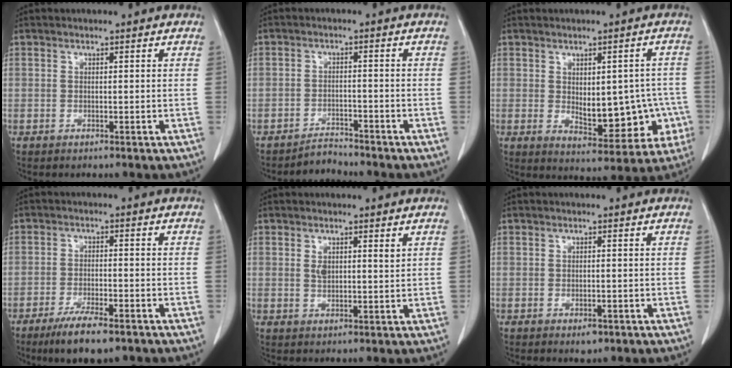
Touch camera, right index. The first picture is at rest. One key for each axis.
{"total": 2.7, "fx": -2.6, "fy": 0.4, "fz": -0.5, "tx": 0.012, "ty": -0.008, "tz": -0.043}
{"total": 11.0, "fx": -1.5, "fy": 5.7, "fz": 9.3, "tx": -0.113, "ty": 0.017, "tz": 0.002}
{"total": 7.8, "fx": -5.4, "fy": 1.5, "fz": 5.4, "tx": -0.092, "ty": -0.014, "tz": -0.086}
{"total": 2.7, "fx": 1.2, "fy": 1.0, "fz": 2.2, "tx": -0.041, "ty": 0.001, "tz": 0.025}
{"total": 1.5, "fx": -0.8, "fy": 0.8, "fz": 1.1, "tx": -0.015, "ty": 0.001, "tz": -0.002}